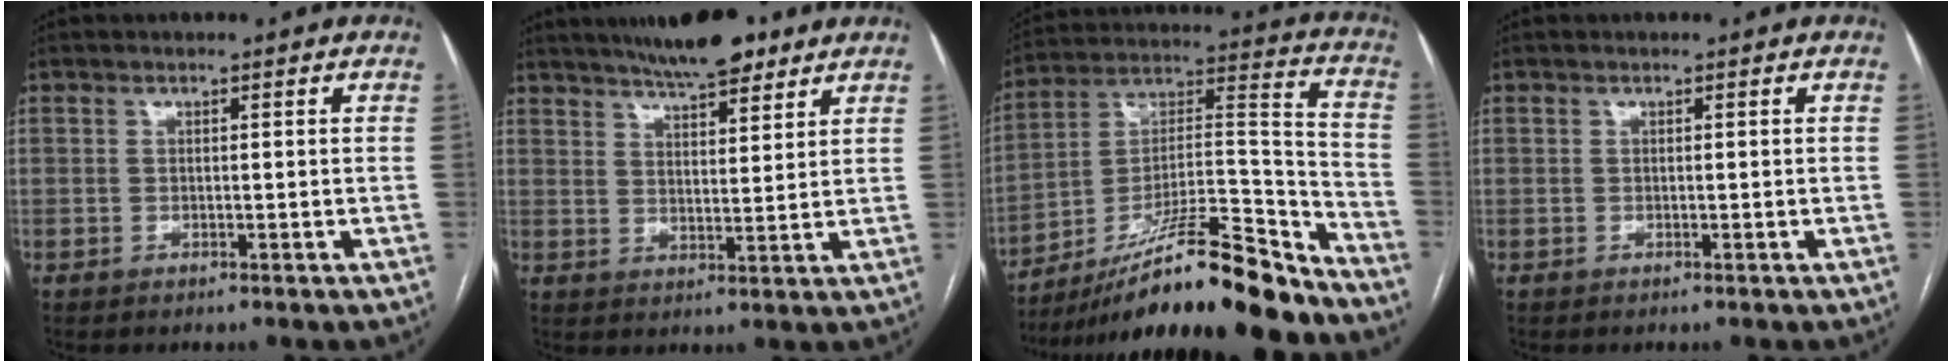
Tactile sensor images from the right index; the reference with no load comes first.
{"total": 11.1, "force": [8.9, 2.5, 6.2], "torque": [-0.096, 0.010, 0.138]}
{"total": 24.5, "force": [-20.3, 1.6, 13.6], "torque": [-0.201, 0.017, -0.337]}
{"total": 0.0}